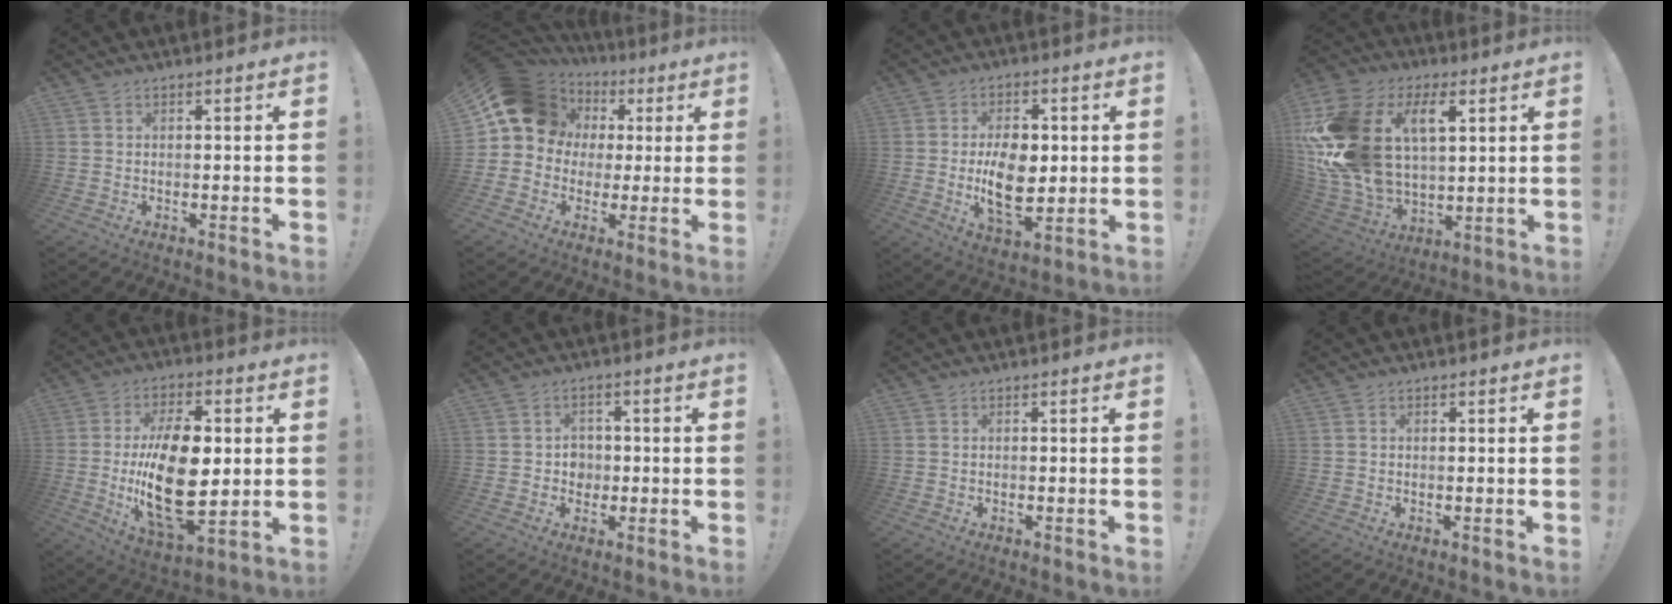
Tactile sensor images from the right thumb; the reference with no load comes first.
{"total": 15.7, "force": [4.4, 13.4, 6.9], "torque": [-0.097, -0.012, 0.102]}
{"total": 12.8, "force": [-0.3, 7.9, 10.1], "torque": [-0.165, -0.008, -0.007]}
{"total": 25.8, "force": [7.6, 17.2, 17.7], "torque": [-0.358, -0.029, 0.152]}
{"total": 23.3, "force": [0.0, 12.0, 20.0], "torque": [-0.362, -0.015, 0.001]}
{"total": 4.4, "force": [-0.2, 4.1, 1.4], "torque": [-0.011, -0.003, -0.007]}
{"total": 0.0}
{"total": 0.0}